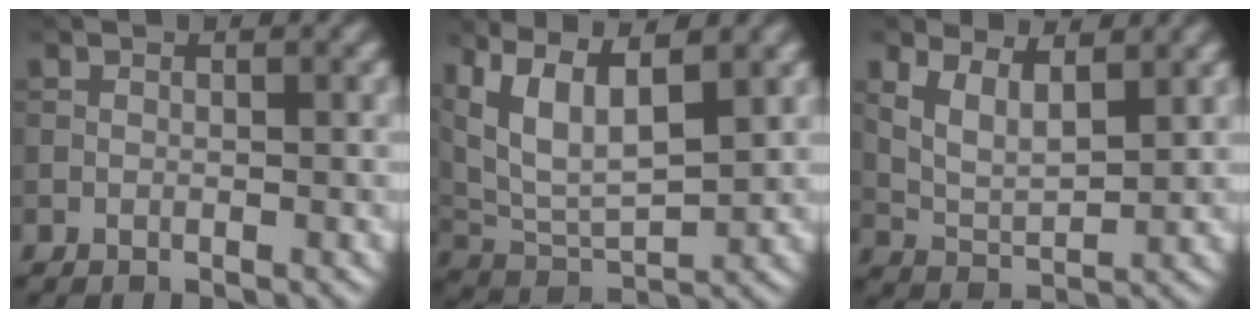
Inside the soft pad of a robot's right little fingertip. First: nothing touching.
{"total": 9.0, "force": [4.6, 3.8, 6.7], "torque": [-0.149, 0.017, 0.082]}
{"total": 4.2, "force": [2.3, 2.1, 2.8], "torque": [-0.064, -0.005, 0.047]}